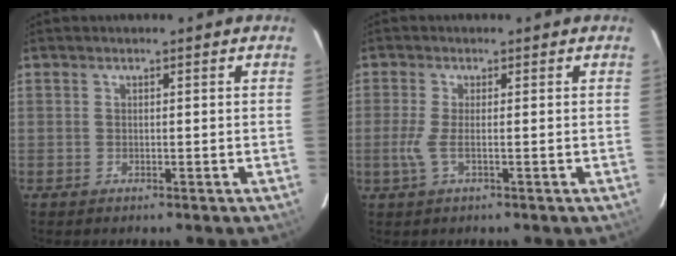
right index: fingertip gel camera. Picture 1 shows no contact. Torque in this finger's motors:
{"motor_torque": [-0.25, -0.02, 0.00, 0.01]}